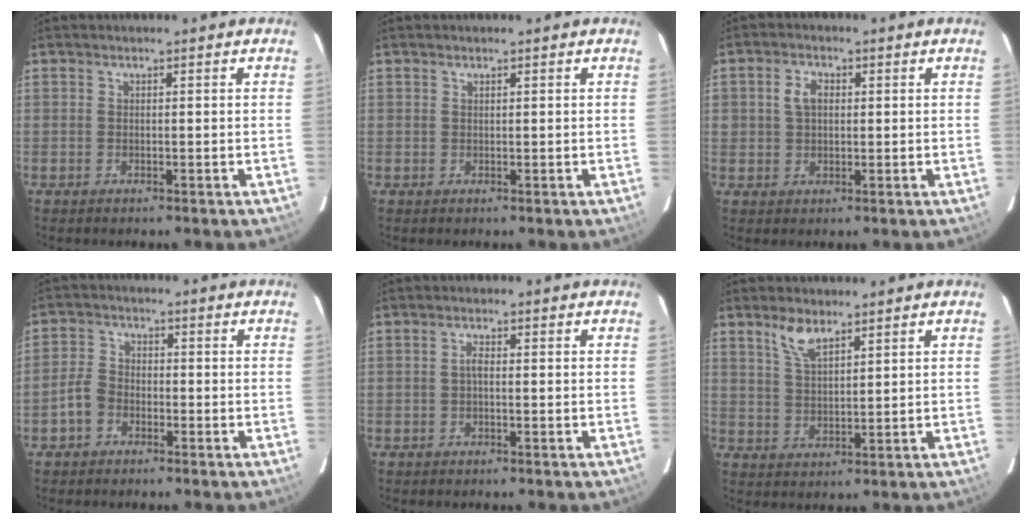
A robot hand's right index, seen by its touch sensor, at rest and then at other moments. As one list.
[{"total": 0.0}, {"total": 3.6, "force": [0.9, 2.8, 2.2], "torque": [-0.037, 0.011, 0.019]}, {"total": 4.4, "force": [-2.3, 3.3, 1.7], "torque": [-0.041, 0.016, -0.042]}, {"total": 1.3, "force": [-0.3, 0.5, 1.1], "torque": [-0.023, 0.007, -0.006]}, {"total": 5.0, "force": [3.5, 1.8, 3.1], "torque": [-0.060, 0.003, 0.073]}]